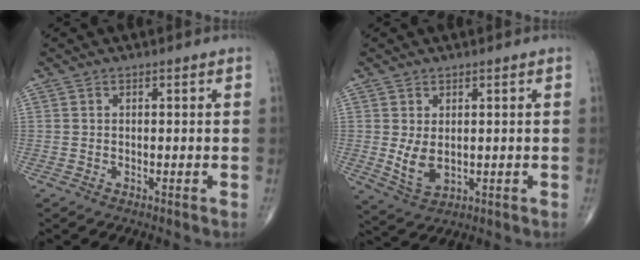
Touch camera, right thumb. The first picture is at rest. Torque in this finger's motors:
{"motor_torque": [-0.25, 0.66, 0.45, 0.31, 0.13]}